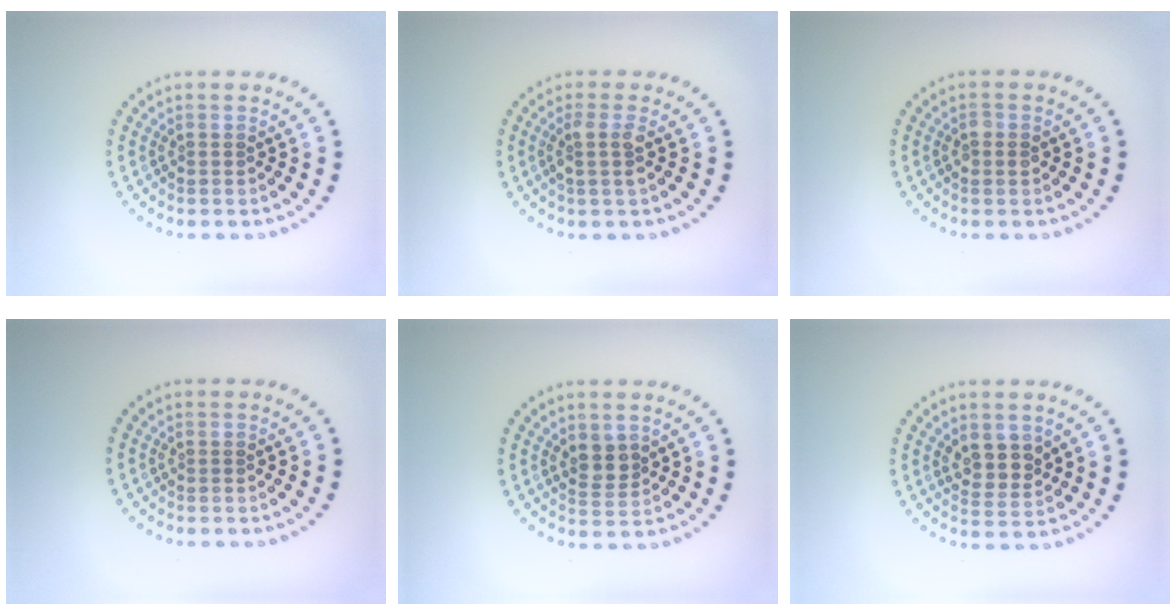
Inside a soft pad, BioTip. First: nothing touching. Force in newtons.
{"total": 1.9, "press": 1.5, "slide": 1.1}
{"total": 1.1, "press": 1.1, "slide": 0.0}
{"total": 0.0}
{"total": 1.9, "press": 1.7, "slide": 0.9}
{"total": 2.6, "press": 2.3, "slide": 1.2}